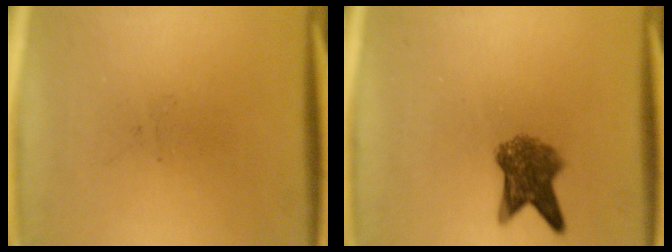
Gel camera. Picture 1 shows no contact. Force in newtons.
{"total": 5.7}